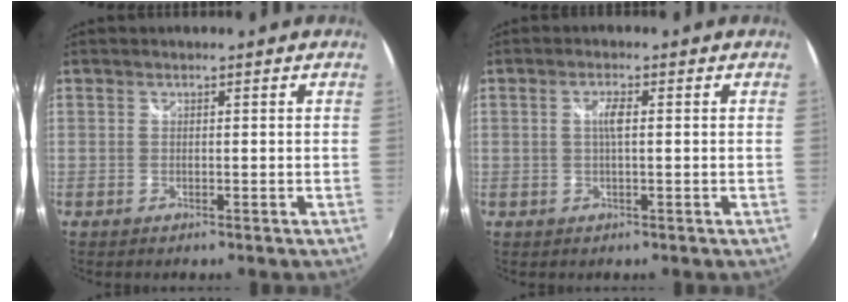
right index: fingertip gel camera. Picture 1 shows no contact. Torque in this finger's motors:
{"motor_torque": [0.02, 0.02, 0.21, 0.07]}